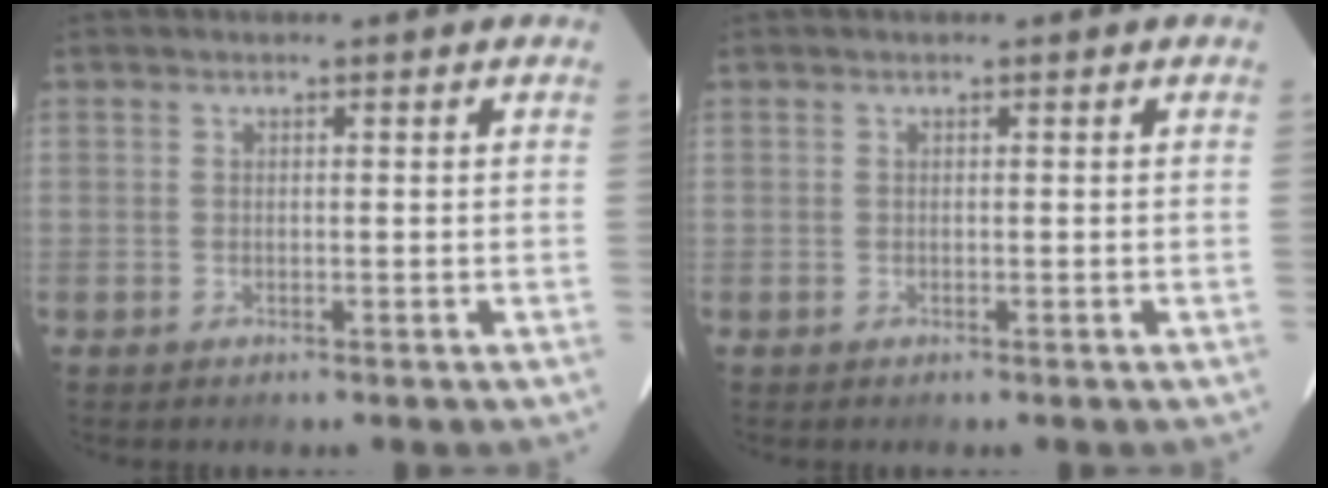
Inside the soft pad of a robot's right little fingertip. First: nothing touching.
{"total": 0.0}